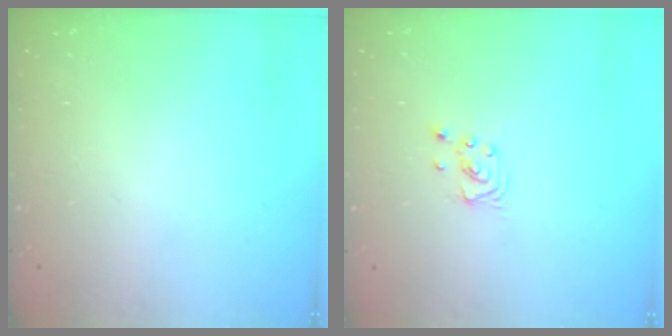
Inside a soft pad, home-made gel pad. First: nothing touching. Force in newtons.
{"total": 2.3, "press": 2.3, "slide": 0.2}